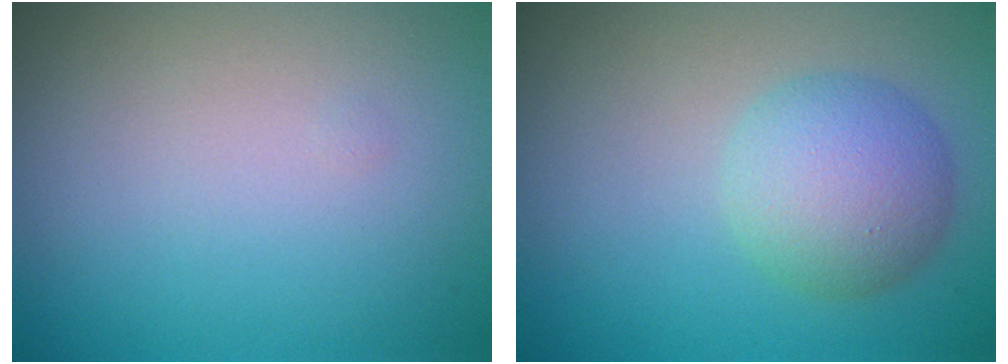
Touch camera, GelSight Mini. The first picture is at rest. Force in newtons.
{"total": 4.4, "press": 4.4, "slide": 0.0}